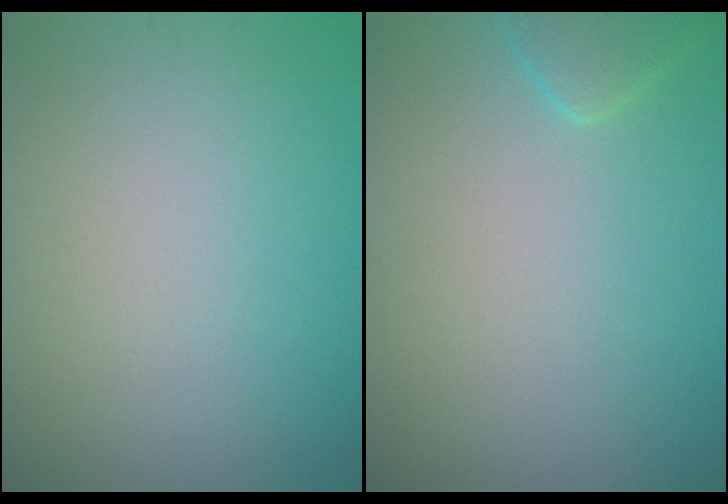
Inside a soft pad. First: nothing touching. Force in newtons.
{"total": 1.9, "press": 1.9, "slide": 0.2}